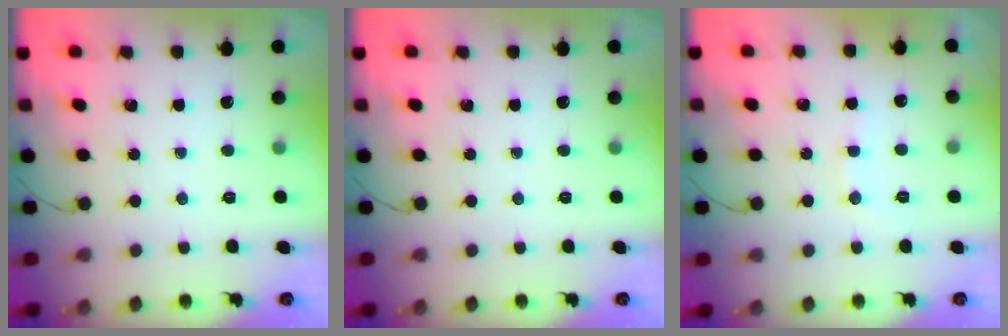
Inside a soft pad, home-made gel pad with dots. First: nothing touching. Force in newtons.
{"total": 0.0}
{"total": 6.9, "press": 6.8, "slide": 1.4}